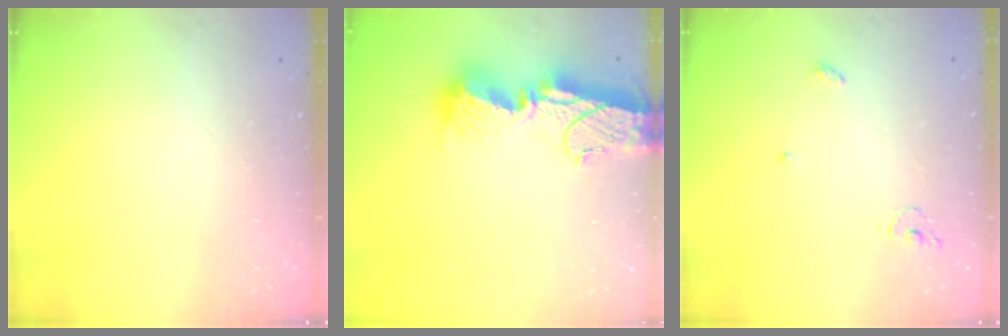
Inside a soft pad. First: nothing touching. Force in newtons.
{"total": 15.5, "press": 15.4, "slide": 1.4}
{"total": 3.9, "press": 3.9, "slide": 0.2}